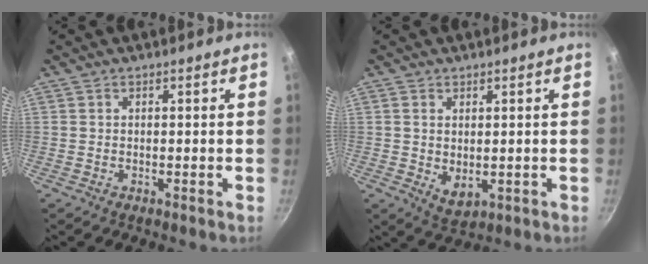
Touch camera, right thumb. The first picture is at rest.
{"total": 4.3, "force": [0.3, 2.7, 3.3], "torque": [-0.053, -0.012, 0.013]}